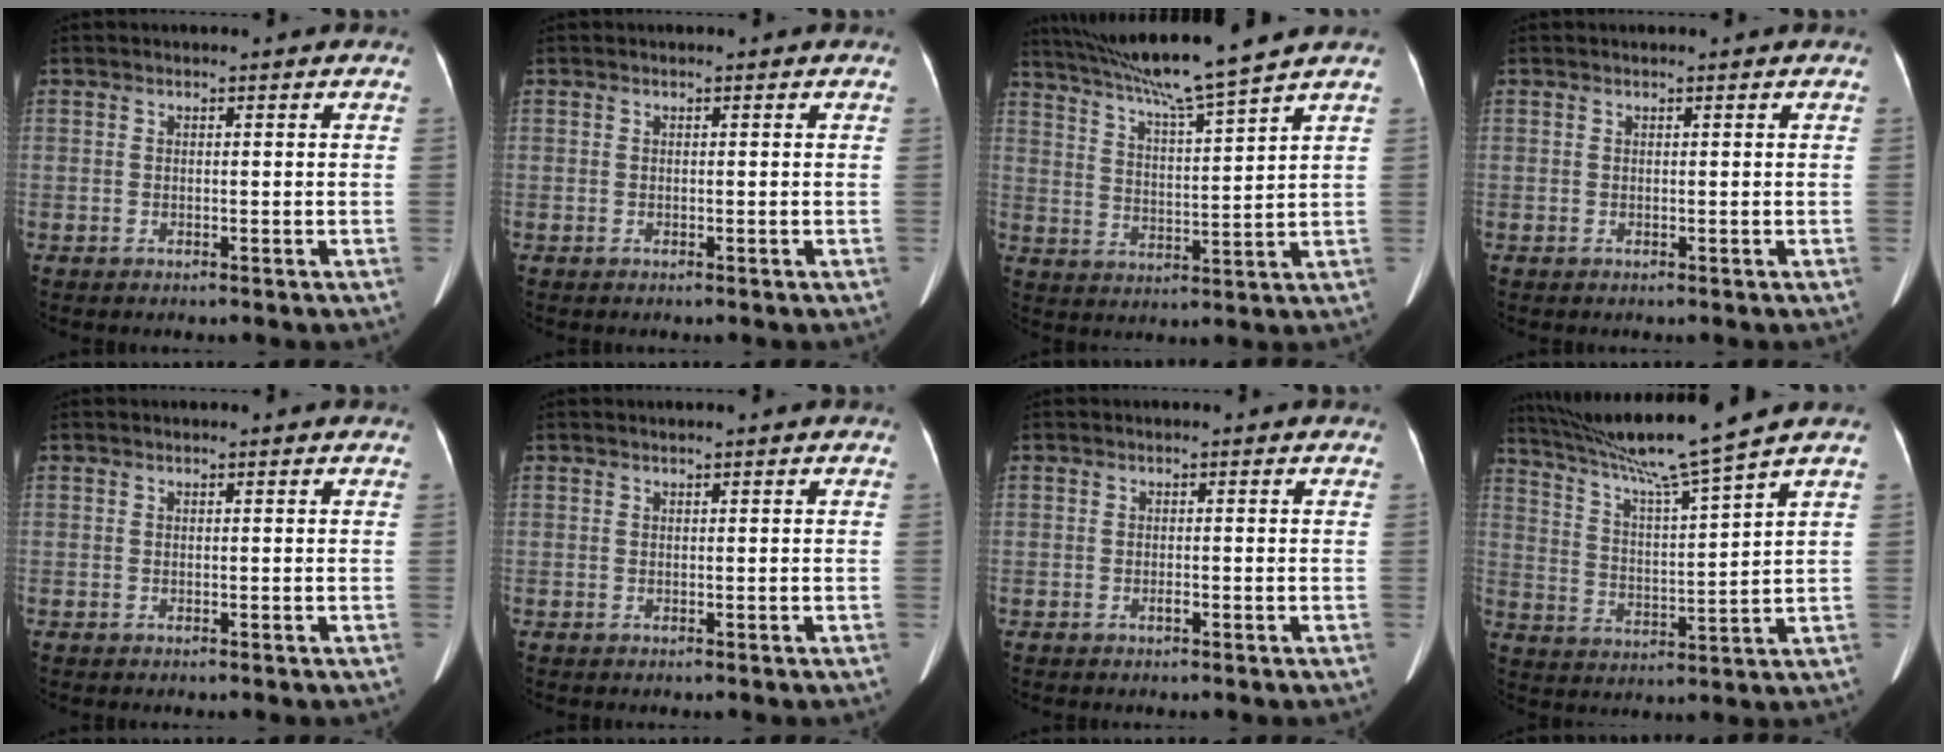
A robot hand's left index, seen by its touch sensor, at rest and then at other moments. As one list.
[{"total": 0.0}, {"total": 12.8, "force": [11.0, -2.0, 6.2], "torque": [-0.108, 0.000, 0.184]}, {"total": 0.5, "force": [0.5, 0.0, 0.2], "torque": [-0.001, 0.010, 0.006]}, {"total": 0.0}, {"total": 0.0}, {"total": 0.6, "force": [-0.5, 0.1, 0.3], "torque": [-0.009, -0.003, -0.007]}, {"total": 13.3, "force": [11.0, -2.9, 6.8], "torque": [-0.120, -0.009, 0.193]}]